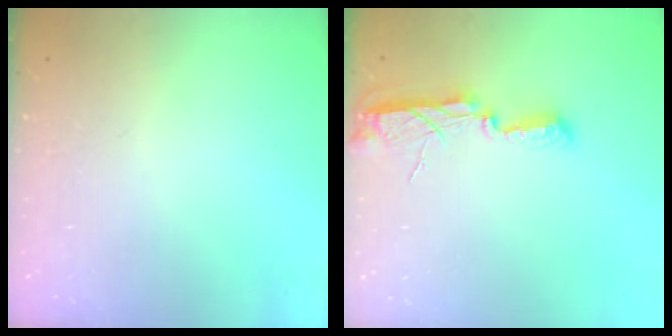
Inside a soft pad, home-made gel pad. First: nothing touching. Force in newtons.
{"total": 9.3, "press": 8.3, "slide": 4.1}